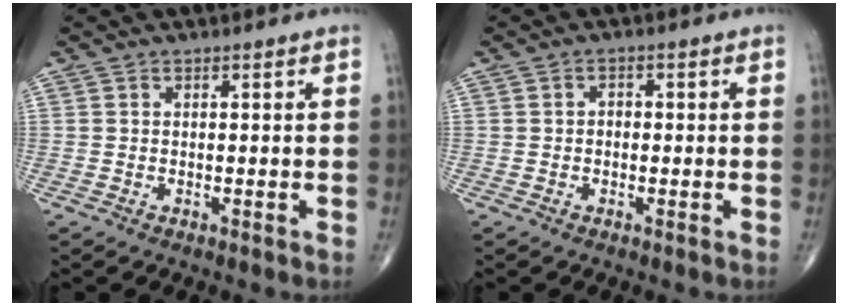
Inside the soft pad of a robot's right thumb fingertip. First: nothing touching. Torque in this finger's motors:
{"motor_torque": [-0.52, -0.05, -0.12, -0.06, -0.01]}